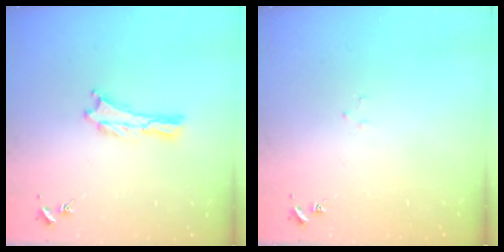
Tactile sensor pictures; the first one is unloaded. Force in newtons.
{"total": 1.6, "press": 1.6, "slide": 0.1}